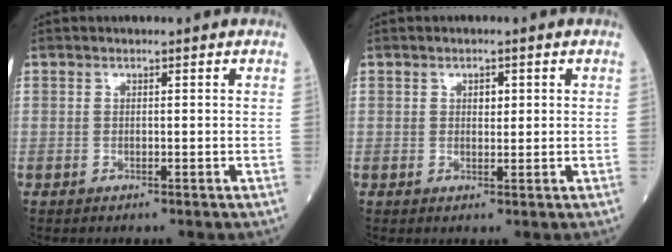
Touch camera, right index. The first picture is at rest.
{"total": 1.6, "force": [0.5, 0.9, 1.2], "torque": [-0.016, -0.001, 0.008]}